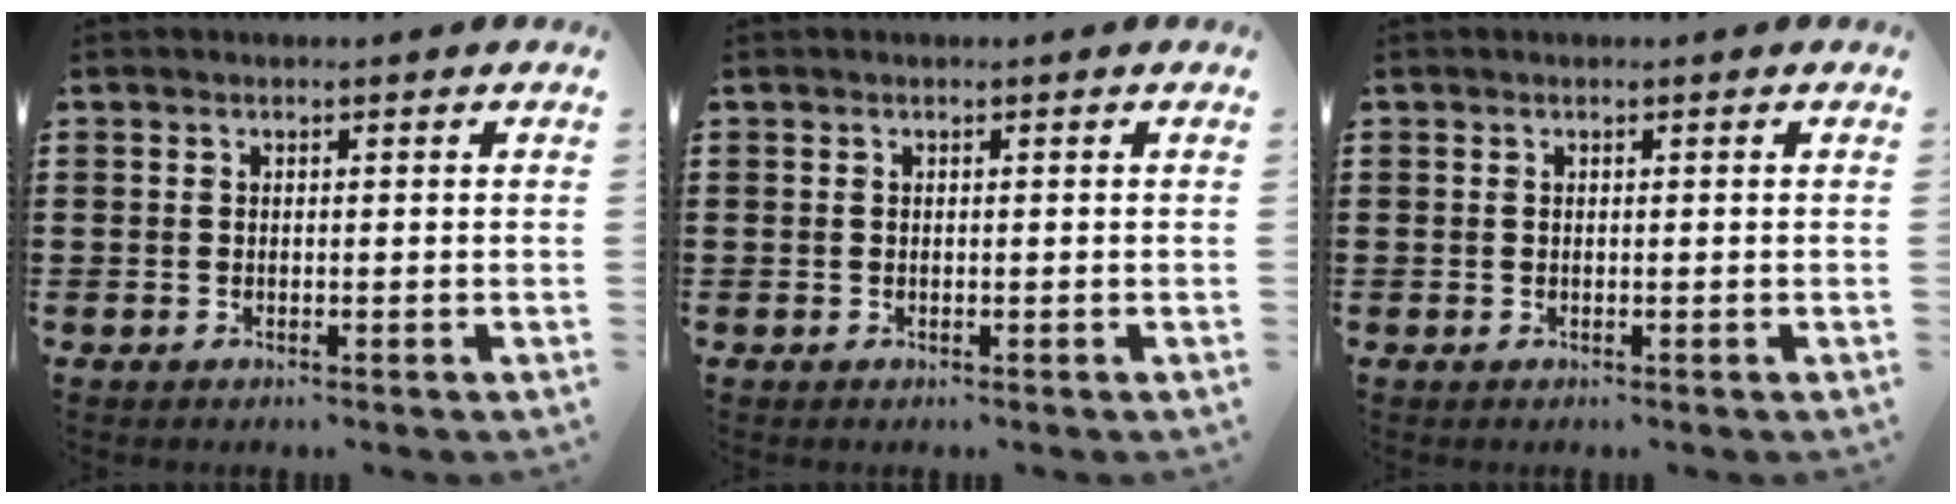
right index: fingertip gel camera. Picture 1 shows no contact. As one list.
[{"total": 0.0}, {"total": 0.0}]